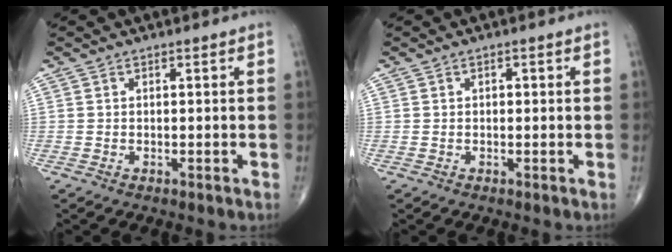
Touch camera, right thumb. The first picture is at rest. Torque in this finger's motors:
{"motor_torque": [-0.05, -0.17, 0.00, -0.10, 0.05]}